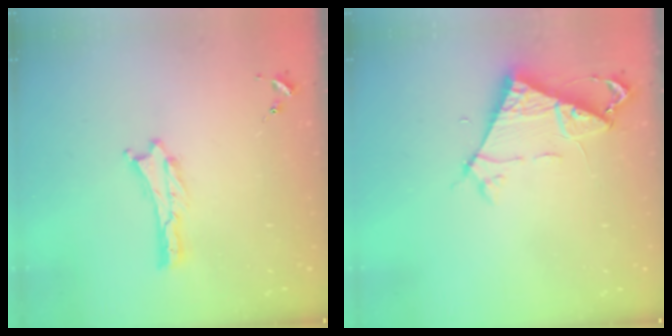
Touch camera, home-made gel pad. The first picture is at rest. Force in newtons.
{"total": 6.9, "press": 6.8, "slide": 0.7}